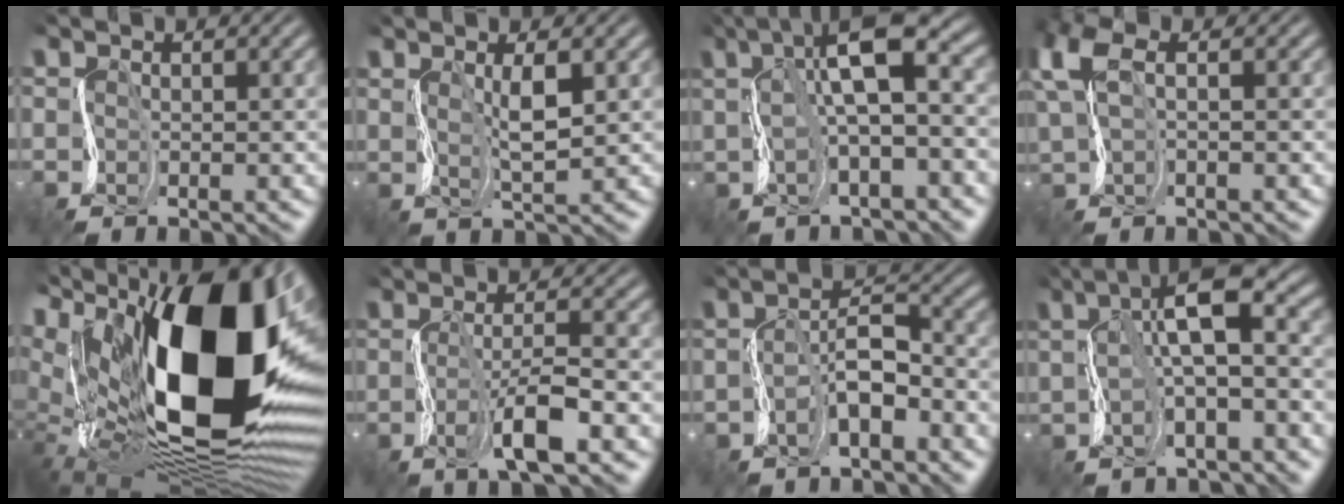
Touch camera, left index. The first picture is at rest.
{"total": 2.4, "force": [2.1, -0.5, 0.9], "torque": [-0.030, 0.013, 0.035]}
{"total": 7.3, "force": [3.1, 1.6, 6.5], "torque": [-0.098, 0.041, 0.035]}
{"total": 4.2, "force": [2.2, 1.5, 3.2], "torque": [-0.088, 0.018, 0.036]}
{"total": 18.9, "force": [5.5, 9.5, 15.4], "torque": [-0.261, 0.001, 0.094]}
{"total": 3.7, "force": [-1.0, 0.5, 3.5], "torque": [-0.074, 0.016, -0.029]}
{"total": 1.5, "force": [-0.3, 0.4, 1.4], "torque": [-0.033, 0.023, -0.020]}
{"total": 6.0, "force": [2.3, 1.2, 5.4], "torque": [-0.081, 0.041, 0.021]}